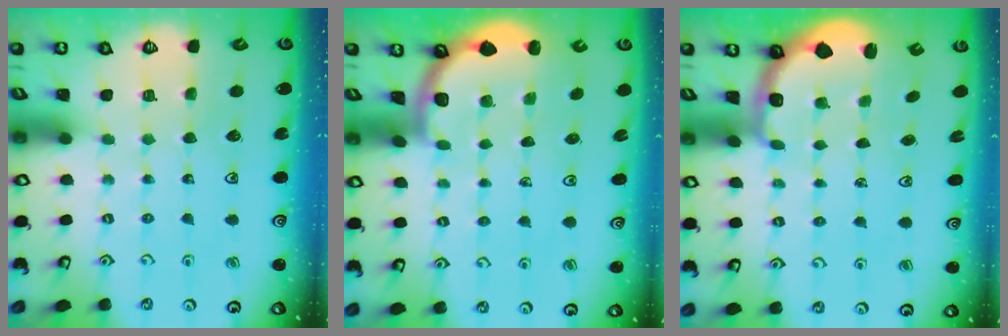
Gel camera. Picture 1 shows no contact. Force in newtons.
{"total": 1.6, "press": 1.6, "slide": 0.0}
{"total": 2.3, "press": 1.2, "slide": 1.9}